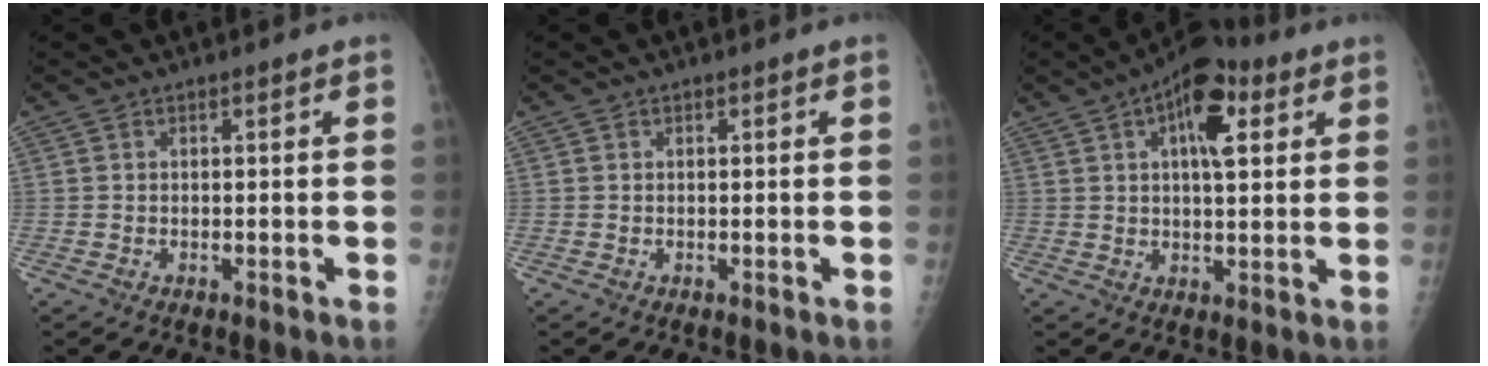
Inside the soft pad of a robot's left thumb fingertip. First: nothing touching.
{"total": 0.0}
{"total": 11.8, "force": [4.7, 5.4, 9.3], "torque": [-0.117, 0.004, 0.066]}